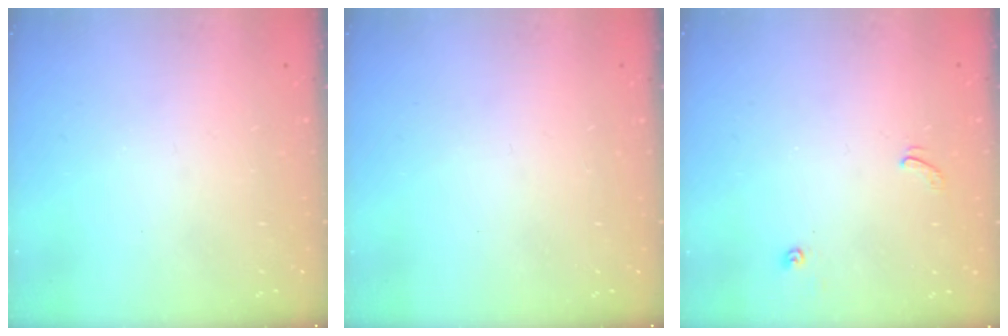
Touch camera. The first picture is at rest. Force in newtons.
{"total": 0.0}
{"total": 2.6, "press": 2.6, "slide": 0.3}